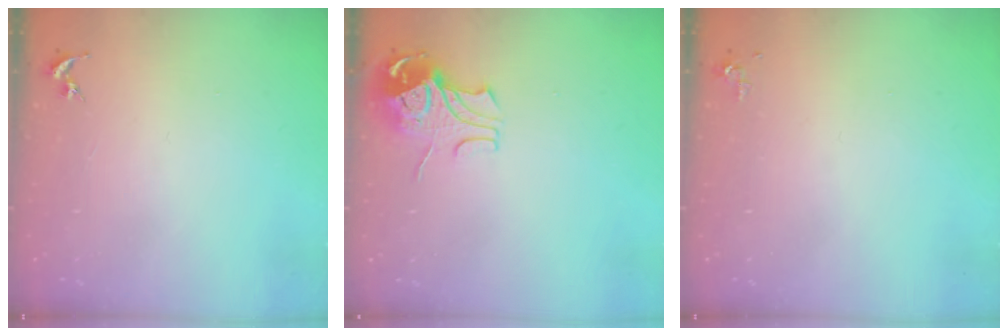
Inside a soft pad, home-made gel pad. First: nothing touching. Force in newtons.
{"total": 9.0, "press": 8.9, "slide": 1.0}
{"total": 3.6, "press": 3.6, "slide": 0.5}